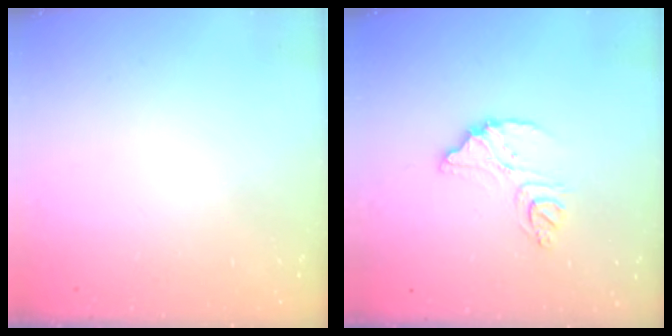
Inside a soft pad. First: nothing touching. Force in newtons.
{"total": 11.7, "press": 11.7, "slide": 1.0}